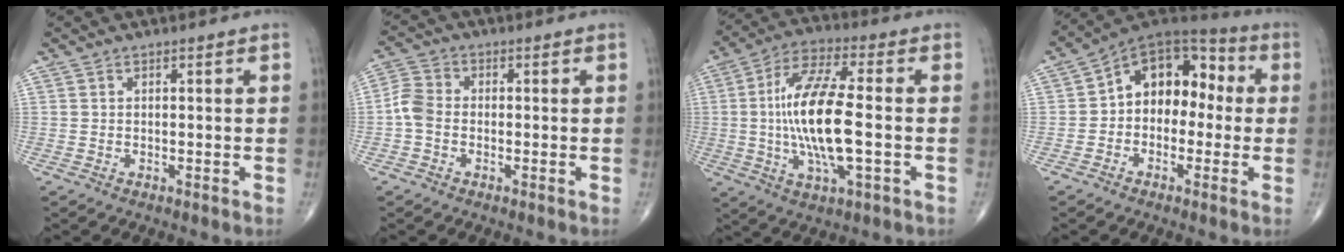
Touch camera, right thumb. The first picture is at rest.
{"total": 4.5, "force": [-1.0, 3.3, 2.8], "torque": [-0.057, 0.011, -0.031]}
{"total": 16.8, "force": [-1.1, 5.2, 15.9], "torque": [-0.316, 0.012, -0.021]}
{"total": 13.3, "force": [0.3, 9.3, 9.5], "torque": [-0.095, 0.049, -0.015]}